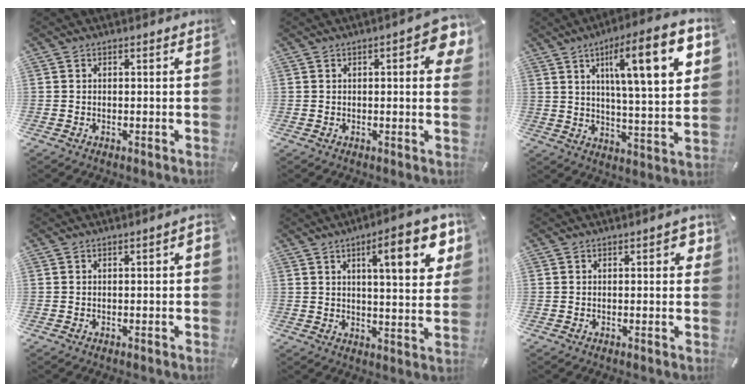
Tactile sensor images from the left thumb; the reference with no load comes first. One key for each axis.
{"total": 7.3, "fx": 2.1, "fy": 2.5, "fz": 6.6, "tx": -0.082, "ty": -0.008, "tz": 0.030}
{"total": 19.6, "fx": 8.1, "fy": 4.9, "fz": 17.2, "tx": -0.260, "ty": -0.027, "tz": 0.113}
{"total": 1.7, "fx": -0.4, "fy": 0.5, "fz": 1.5, "tx": -0.026, "ty": 0.003, "tz": -0.007}
{"total": 15.6, "fx": 6.6, "fy": 4.2, "fz": 13.5, "tx": -0.189, "ty": -0.025, "tz": 0.094}
{"total": 3.4, "fx": 0.7, "fy": 1.3, "fz": 3.0, "tx": -0.037, "ty": -0.001, "tz": 0.005}